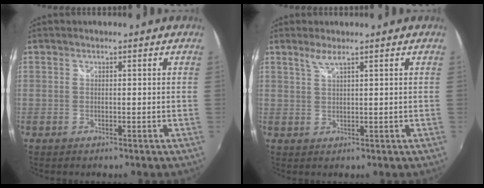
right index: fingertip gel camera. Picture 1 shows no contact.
{"total": 2.0, "force": [1.5, 0.0, 1.4], "torque": [-0.027, 0.000, 0.029]}